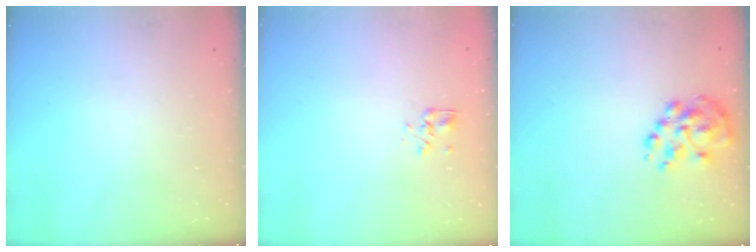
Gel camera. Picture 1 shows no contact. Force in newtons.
{"total": 2.7, "press": 2.4, "slide": 1.2}
{"total": 9.2, "press": 8.7, "slide": 3.0}